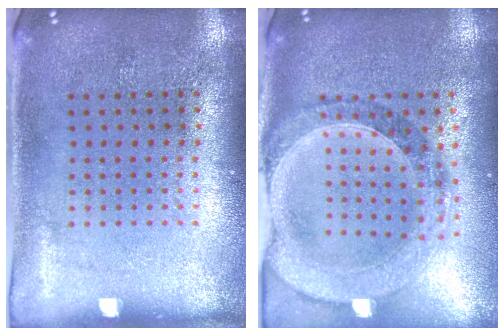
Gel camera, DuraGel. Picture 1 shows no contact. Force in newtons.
{"total": 1.4, "press": 1.4, "slide": 0.3}